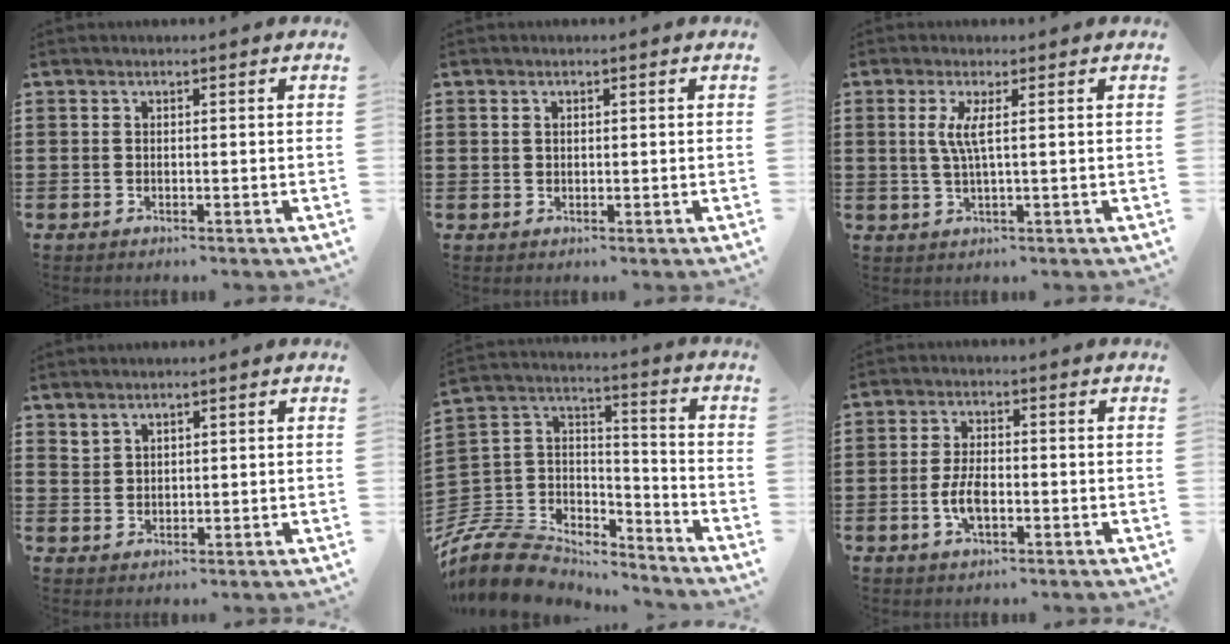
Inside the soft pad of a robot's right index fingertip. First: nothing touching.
{"total": 0.7, "force": [0.3, 0.4, 0.5], "torque": [-0.013, 0.002, 0.006]}
{"total": 3.7, "force": [0.6, 0.1, 3.7], "torque": [-0.080, -0.007, 0.006]}
{"total": 1.8, "force": [1.7, 0.7, 0.2], "torque": [-0.007, 0.001, 0.034]}
{"total": 10.1, "force": [-8.4, 4.9, 2.6], "torque": [-0.094, 0.004, -0.170]}
{"total": 4.7, "force": [-1.1, 2.0, 4.1], "torque": [-0.094, -0.004, -0.024]}